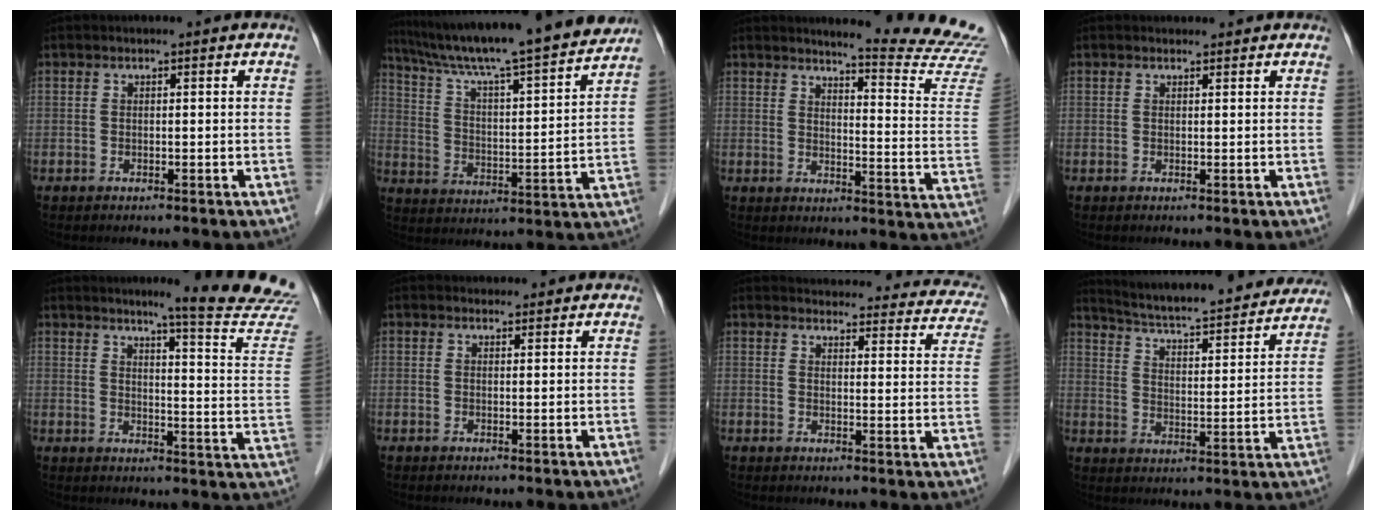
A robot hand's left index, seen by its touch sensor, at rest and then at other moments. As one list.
[{"total": 22.8, "force": [20.2, 0.2, 10.5], "torque": [-0.174, -0.013, 0.300]}, {"total": 16.1, "force": [15.6, -1.9, 3.6], "torque": [-0.052, -0.139, 0.169]}, {"total": 1.7, "force": [1.6, 0.5, 0.1], "torque": [-0.009, 0.011, 0.021]}, {"total": 16.6, "force": [15.1, -1.5, 6.6], "torque": [-0.080, -0.104, 0.165]}, {"total": 2.3, "force": [2.2, 0.9, 0.1], "torque": [-0.003, 0.013, 0.026]}, {"total": 21.5, "force": [20.1, 5.6, 5.4], "torque": [-0.042, -0.034, 0.207]}, {"total": 25.5, "force": [23.4, 3.5, 9.6], "torque": [-0.151, -0.030, 0.305]}]